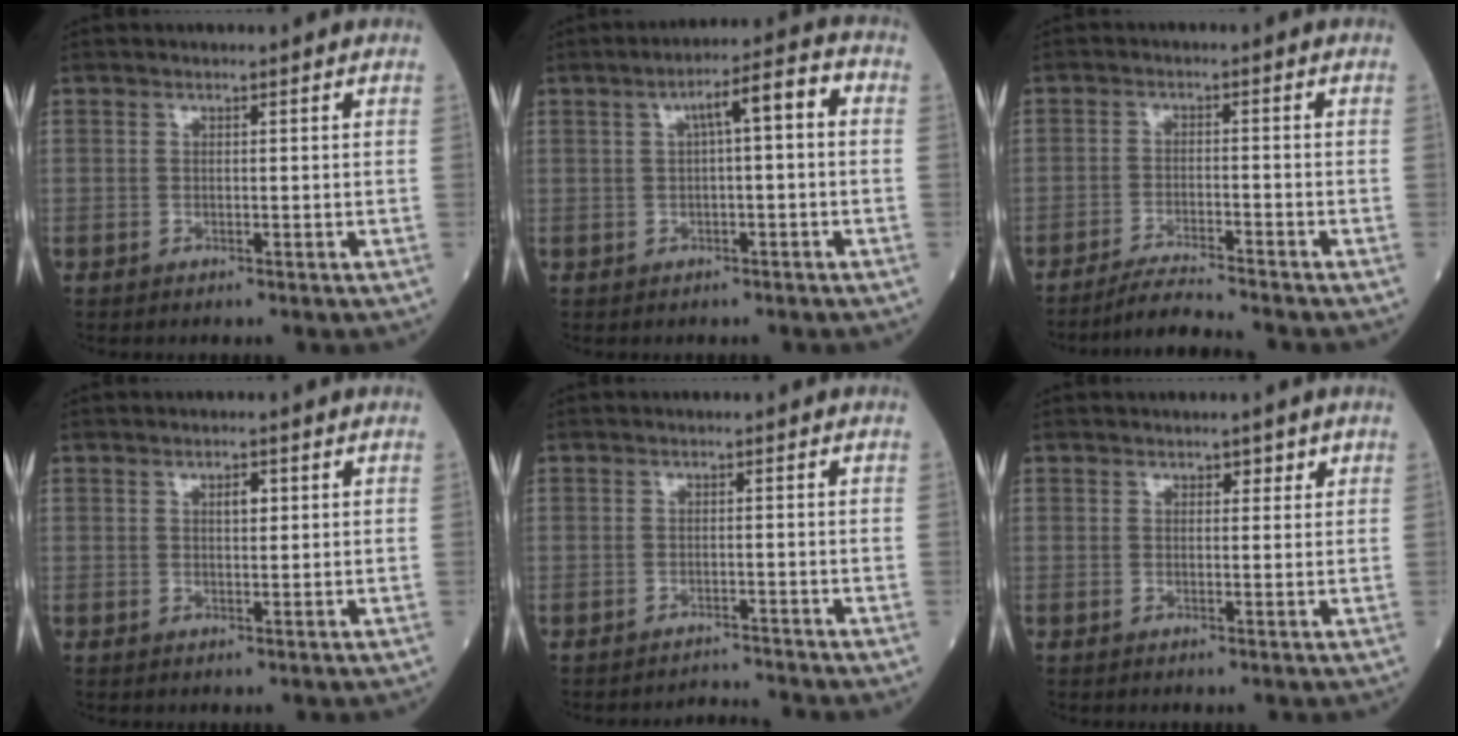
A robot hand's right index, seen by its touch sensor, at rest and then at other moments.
{"total": 5.5, "force": [0.9, 0.9, 5.3], "torque": [-0.083, 0.025, 0.012]}
{"total": 5.8, "force": [-5.4, -1.4, 1.6], "torque": [-0.026, -0.019, -0.094]}
{"total": 1.8, "force": [0.6, 0.8, 1.5], "torque": [-0.023, 0.000, 0.010]}
{"total": 2.7, "force": [-2.3, -1.1, -0.8], "torque": [0.018, -0.008, -0.034]}
{"total": 1.5, "force": [0.9, 0.9, 0.7], "torque": [-0.001, 0.001, 0.010]}